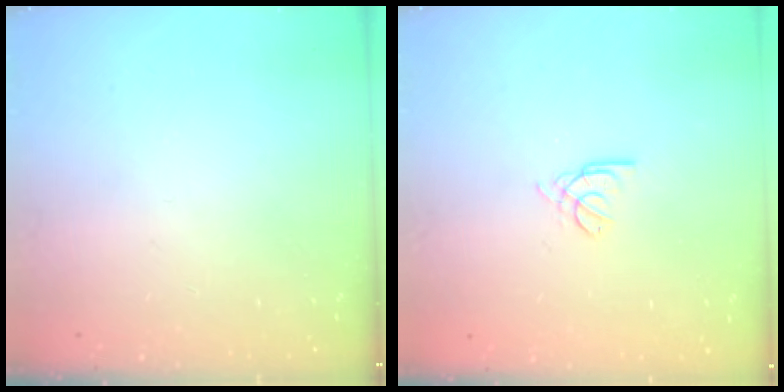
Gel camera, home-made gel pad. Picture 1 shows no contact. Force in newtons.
{"total": 2.2, "press": 2.1, "slide": 0.6}